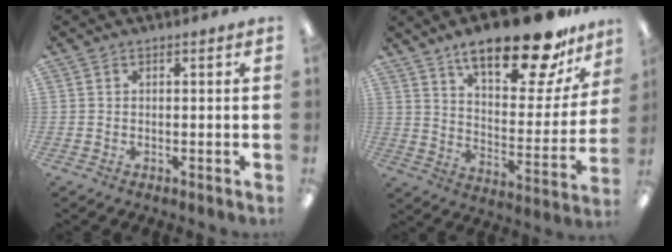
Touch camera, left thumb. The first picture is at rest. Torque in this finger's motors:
{"motor_torque": [0.45, 0.50, 1.51, -1.27, 0.09]}